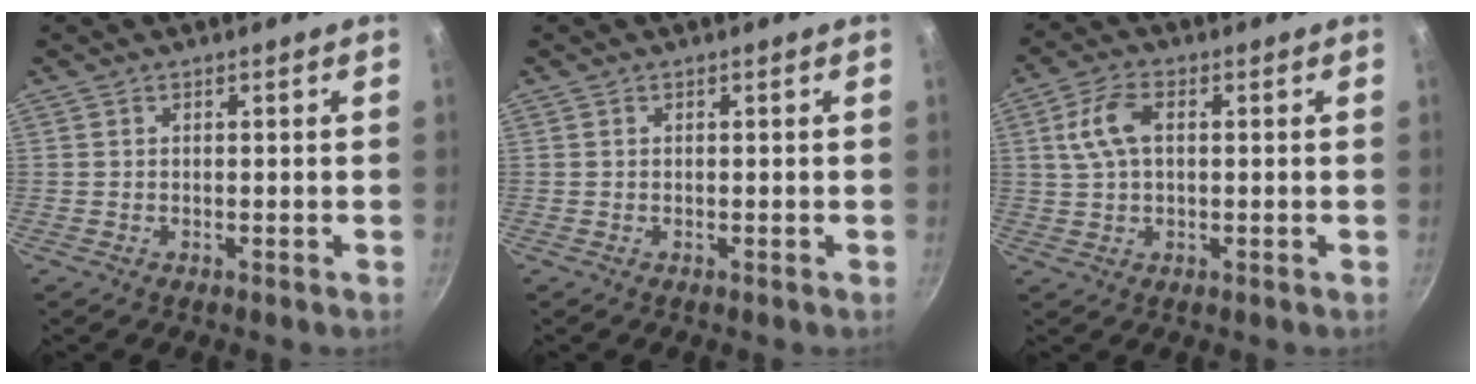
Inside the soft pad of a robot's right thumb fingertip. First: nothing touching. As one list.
[{"total": 0.0}, {"total": 7.1, "force": [1.3, 4.1, 5.7], "torque": [-0.112, 0.013, 0.020]}]